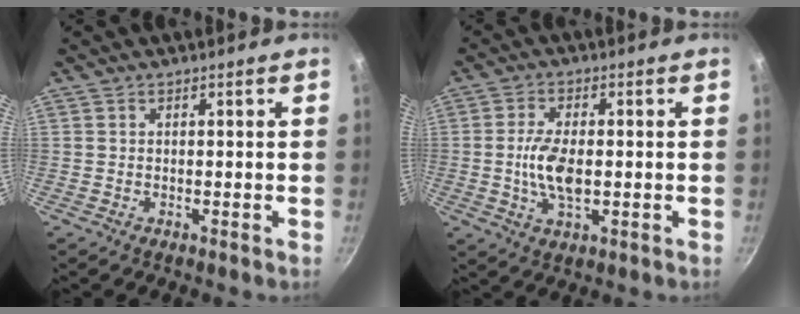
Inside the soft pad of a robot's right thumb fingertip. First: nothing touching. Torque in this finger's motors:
{"motor_torque": [1.18, 1.42, 1.13, -0.59, 0.10]}